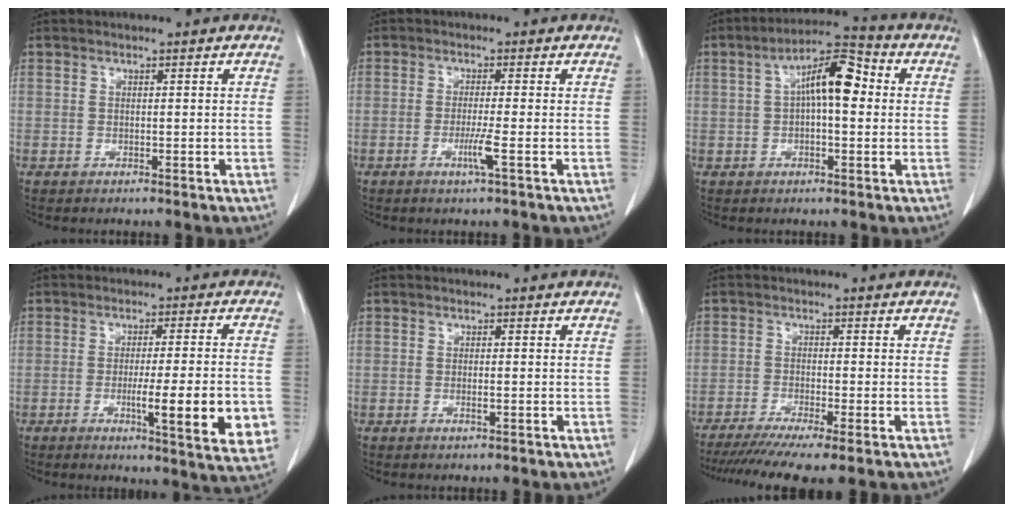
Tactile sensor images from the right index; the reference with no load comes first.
{"total": 2.9, "force": [-1.1, -0.6, 2.7], "torque": [-0.054, -0.006, -0.022]}
{"total": 9.2, "force": [1.4, 2.8, 8.6], "torque": [-0.151, 0.033, 0.016]}
{"total": 12.5, "force": [-3.0, 0.6, 12.2], "torque": [-0.140, -0.018, -0.037]}
{"total": 0.8, "force": [-0.3, 0.0, 0.8], "torque": [-0.015, 0.001, -0.003]}
{"total": 10.2, "force": [-7.8, 0.0, 6.6], "torque": [-0.101, -0.018, -0.123]}